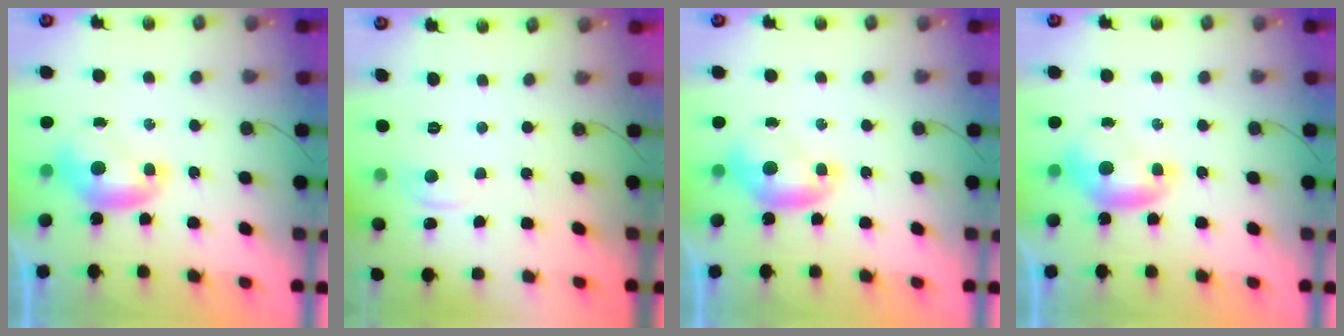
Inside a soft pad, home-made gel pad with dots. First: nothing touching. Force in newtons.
{"total": 1.5, "press": 1.4, "slide": 0.5}
{"total": 0.0}
{"total": 0.0}